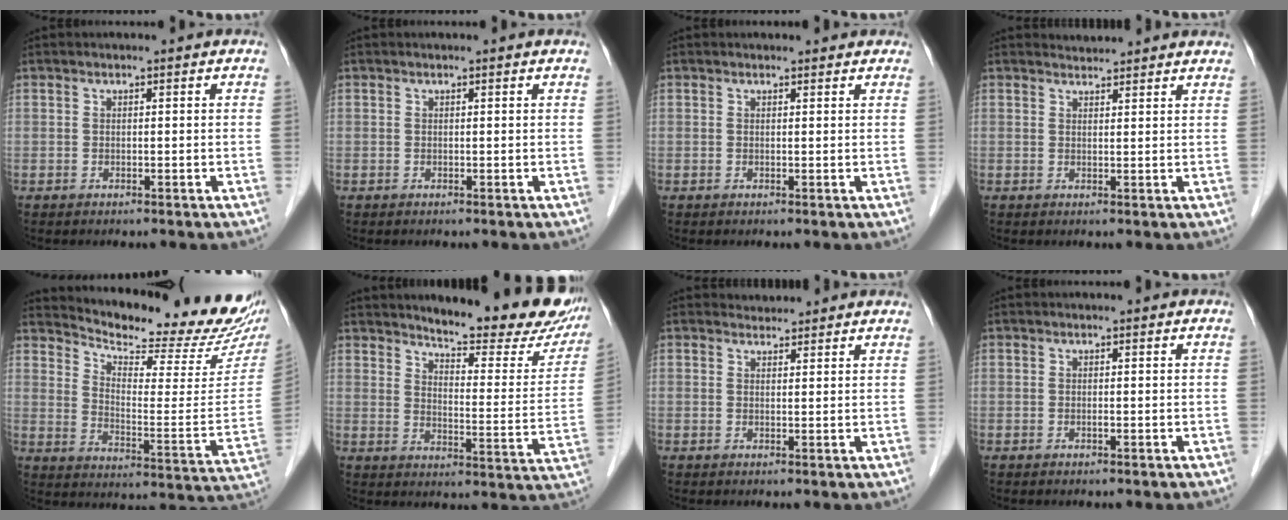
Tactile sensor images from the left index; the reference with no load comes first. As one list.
[{"total": 0.7, "force": [0.7, 0.1, 0.1], "torque": [-0.006, 0.005, 0.002]}, {"total": 2.5, "force": [2.3, 0.9, 0.4], "torque": [-0.005, 0.011, 0.019]}, {"total": 3.3, "force": [3.3, 0.5, -0.1], "torque": [-0.006, 0.013, 0.038]}, {"total": 21.3, "force": [19.8, 2.7, 7.2], "torque": [-0.115, -0.080, 0.258]}, {"total": 19.1, "force": [16.8, 3.6, 8.2], "torque": [-0.096, -0.058, 0.202]}, {"total": 2.4, "force": [2.3, 0.7, -0.3], "torque": [-0.001, 0.011, 0.030]}, {"total": 0.0}]